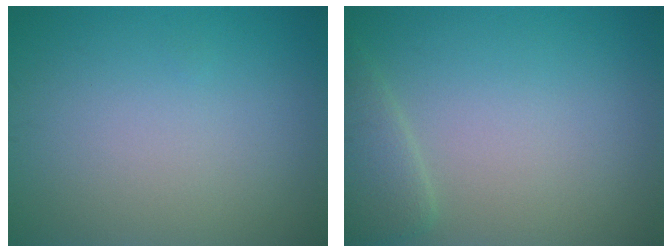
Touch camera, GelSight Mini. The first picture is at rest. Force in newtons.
{"total": 2.4, "press": 2.4, "slide": 0.0}